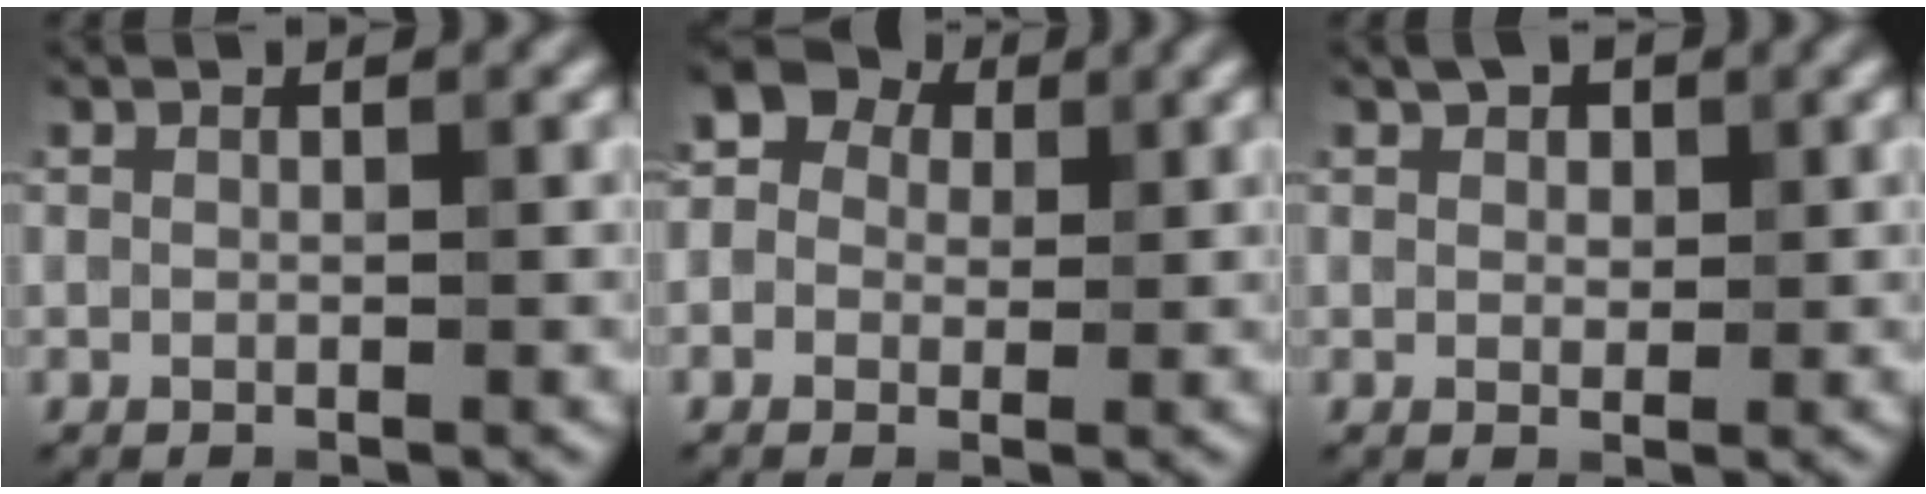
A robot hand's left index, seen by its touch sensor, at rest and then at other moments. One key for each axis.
{"total": 5.9, "fx": 1.8, "fy": 4.9, "fz": 2.6, "tx": -0.017, "ty": 0.030, "tz": -0.020}
{"total": 1.6, "fx": 1.0, "fy": 1.0, "fz": 0.7, "tx": -0.010, "ty": 0.001, "tz": 0.016}